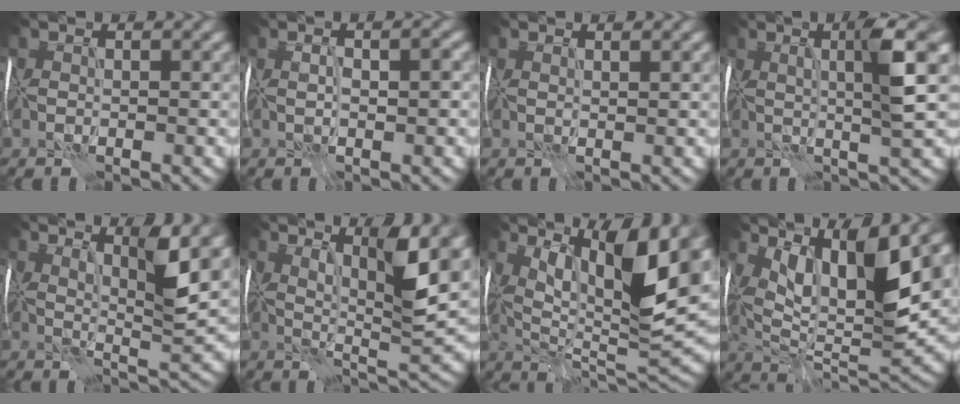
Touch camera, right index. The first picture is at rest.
{"total": 2.3, "force": [0.1, 0.7, 2.1], "torque": [-0.028, 0.004, 0.007]}
{"total": 1.1, "force": [0.7, 0.3, 0.8], "torque": [-0.012, -0.002, 0.016]}
{"total": 5.7, "force": [1.6, 0.2, 5.5], "torque": [-0.088, 0.012, 0.028]}
{"total": 5.6, "force": [2.8, 0.9, 4.8], "torque": [-0.071, -0.003, 0.049]}
{"total": 7.1, "force": [3.3, 1.1, 6.2], "torque": [-0.092, -0.002, 0.059]}
{"total": 11.7, "force": [4.5, 2.9, 10.3], "torque": [-0.169, -0.003, 0.083]}
{"total": 10.4, "force": [3.9, 3.2, 9.1], "torque": [-0.156, 0.002, 0.072]}